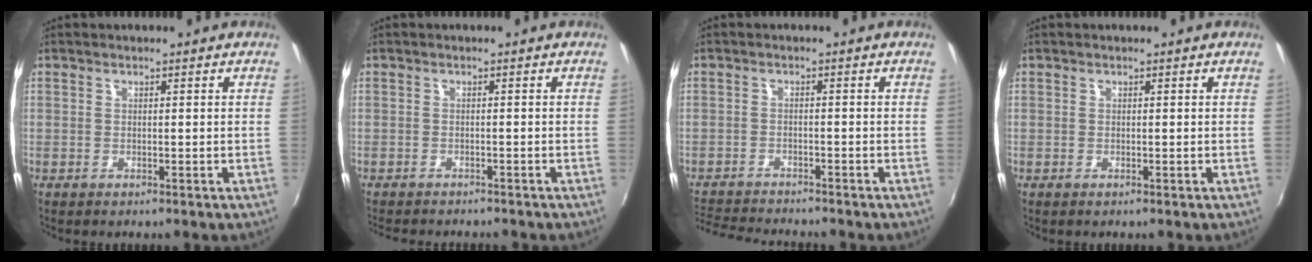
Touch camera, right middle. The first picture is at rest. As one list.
[{"total": 4.9, "force": [-4.5, 1.0, 1.6], "torque": [-0.042, -0.016, -0.069]}, {"total": 7.7, "force": [-7.4, 0.8, 1.9], "torque": [-0.061, -0.011, -0.128]}, {"total": 0.0}]